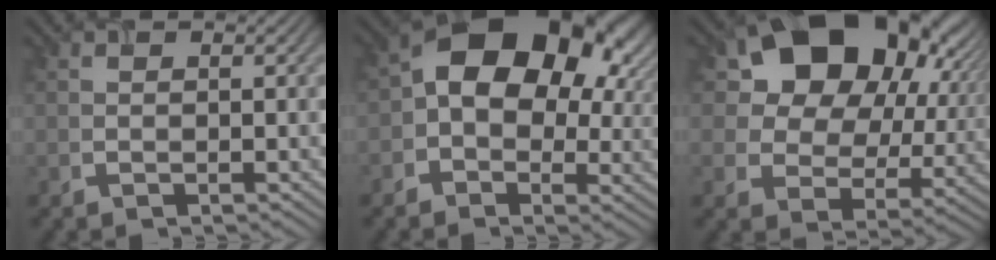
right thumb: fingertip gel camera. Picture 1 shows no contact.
{"total": 14.8, "force": [2.6, 10.0, 10.6], "torque": [-0.144, 0.002, 0.048]}
{"total": 17.0, "force": [7.2, 12.0, 9.6], "torque": [-0.160, 0.015, 0.139]}